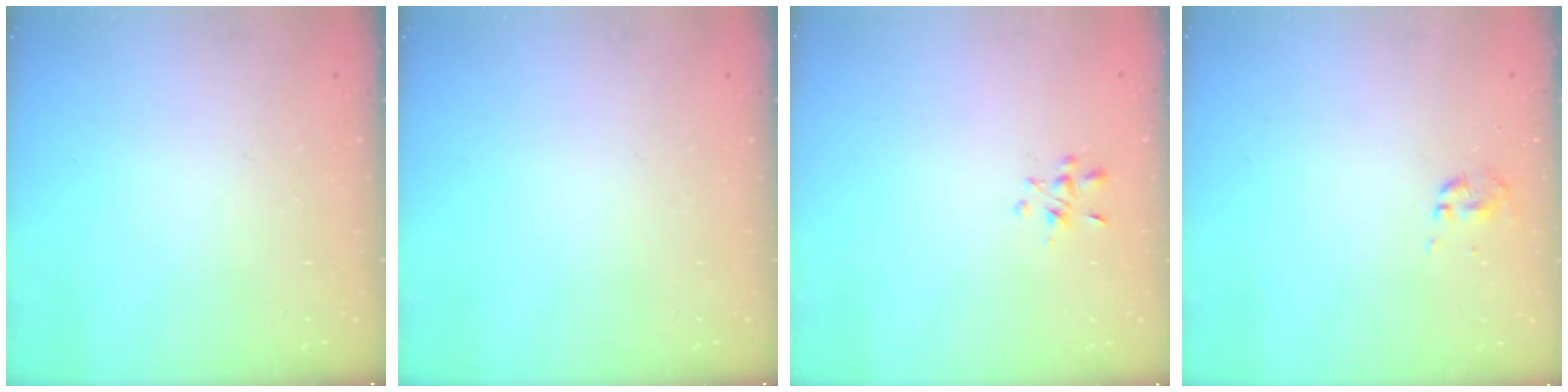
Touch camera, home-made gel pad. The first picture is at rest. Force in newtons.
{"total": 0.0}
{"total": 2.1, "press": 2.0, "slide": 0.7}
{"total": 0.0}